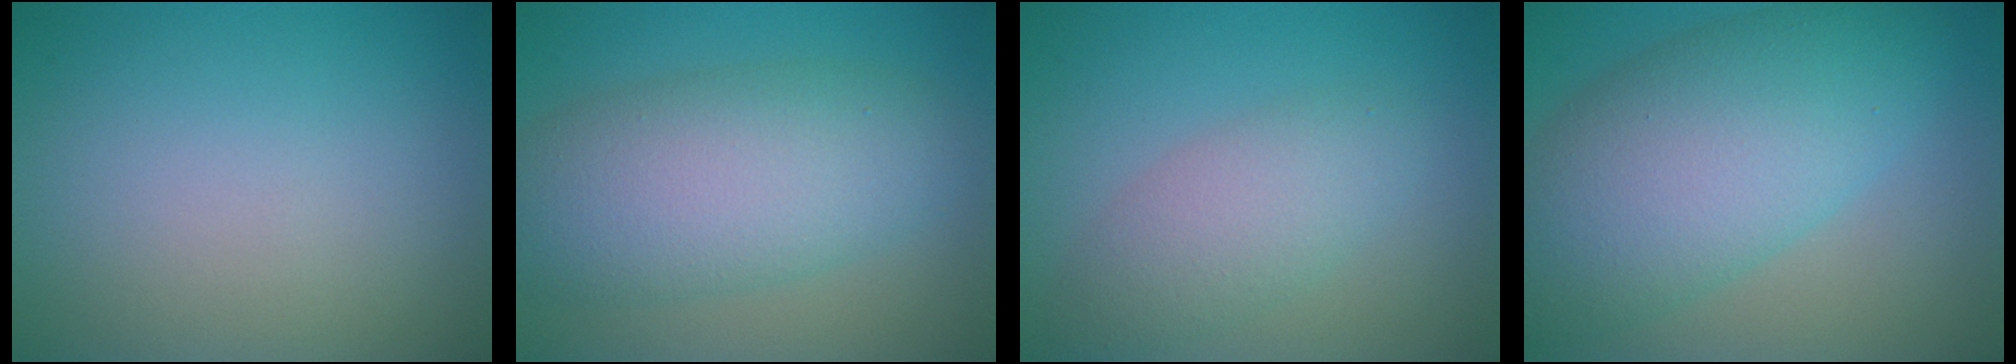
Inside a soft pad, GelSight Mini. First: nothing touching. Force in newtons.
{"total": 8.1, "press": 8.1, "slide": 0.2}
{"total": 3.6, "press": 3.6, "slide": 0.1}
{"total": 10.0, "press": 10.0, "slide": 0.4}